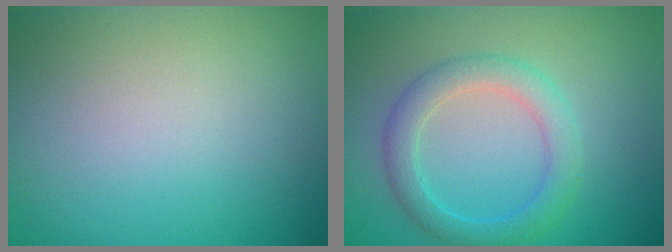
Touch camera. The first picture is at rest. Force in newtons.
{"total": 3.2, "press": 3.2, "slide": 0.2}